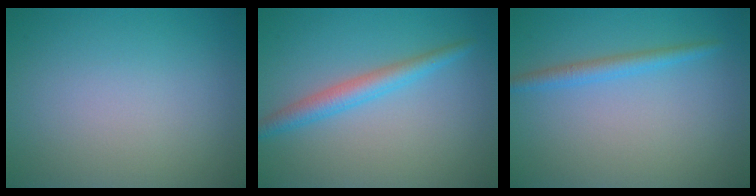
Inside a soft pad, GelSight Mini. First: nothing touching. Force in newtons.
{"total": 2.7, "press": 2.7, "slide": 0.1}
{"total": 1.9, "press": 1.8, "slide": 0.2}